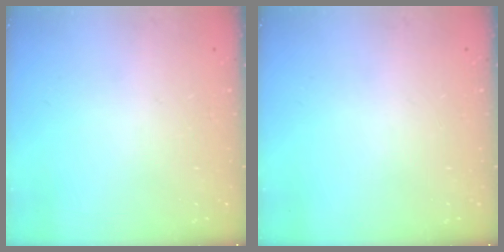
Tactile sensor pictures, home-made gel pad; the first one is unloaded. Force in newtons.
{"total": 0.0}